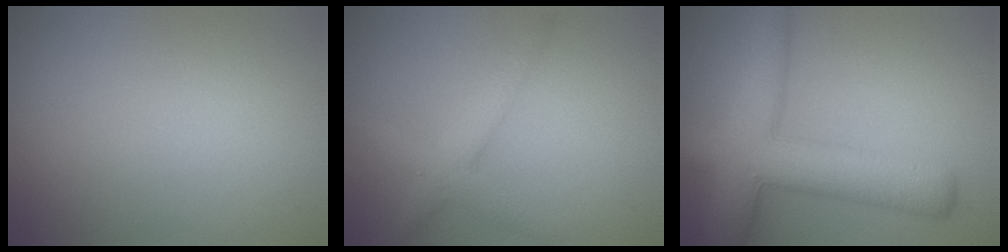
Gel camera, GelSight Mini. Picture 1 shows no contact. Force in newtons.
{"total": 2.1, "press": 2.1, "slide": 0.1}
{"total": 9.0, "press": 9.0, "slide": 0.3}